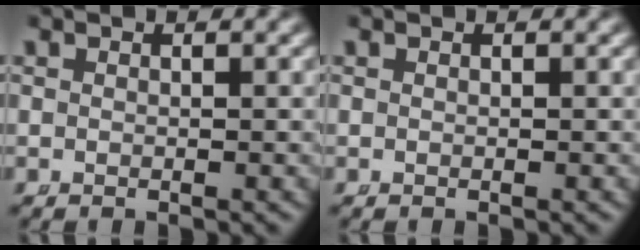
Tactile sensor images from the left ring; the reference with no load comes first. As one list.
[{"total": 0.0}]